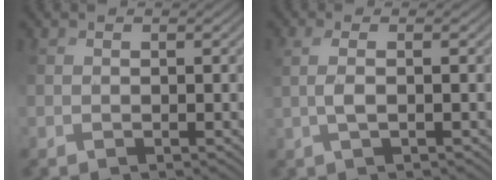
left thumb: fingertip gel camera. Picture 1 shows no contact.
{"total": 1.7, "force": [0.9, -1.0, 1.0], "torque": [-0.009, 0.015, 0.015]}